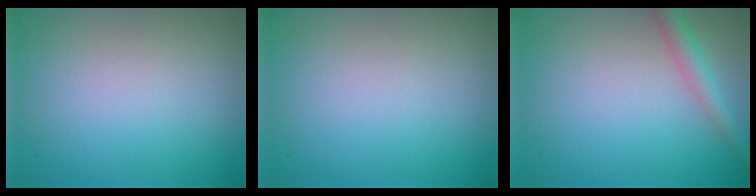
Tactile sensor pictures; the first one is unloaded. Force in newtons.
{"total": 0.0}
{"total": 2.8, "press": 2.8, "slide": 0.1}